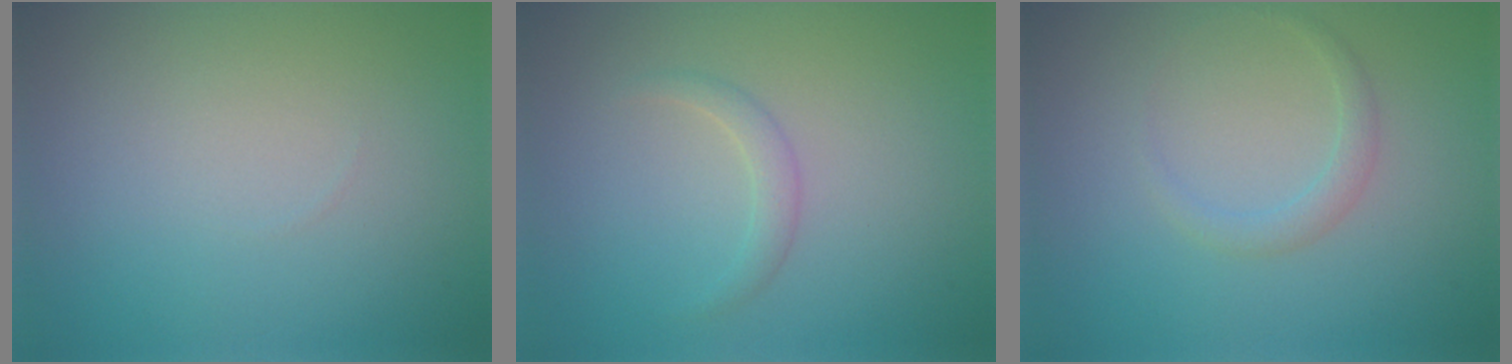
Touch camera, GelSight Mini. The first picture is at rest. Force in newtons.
{"total": 1.2, "press": 1.2, "slide": 0.0}
{"total": 1.3, "press": 1.3, "slide": 0.1}